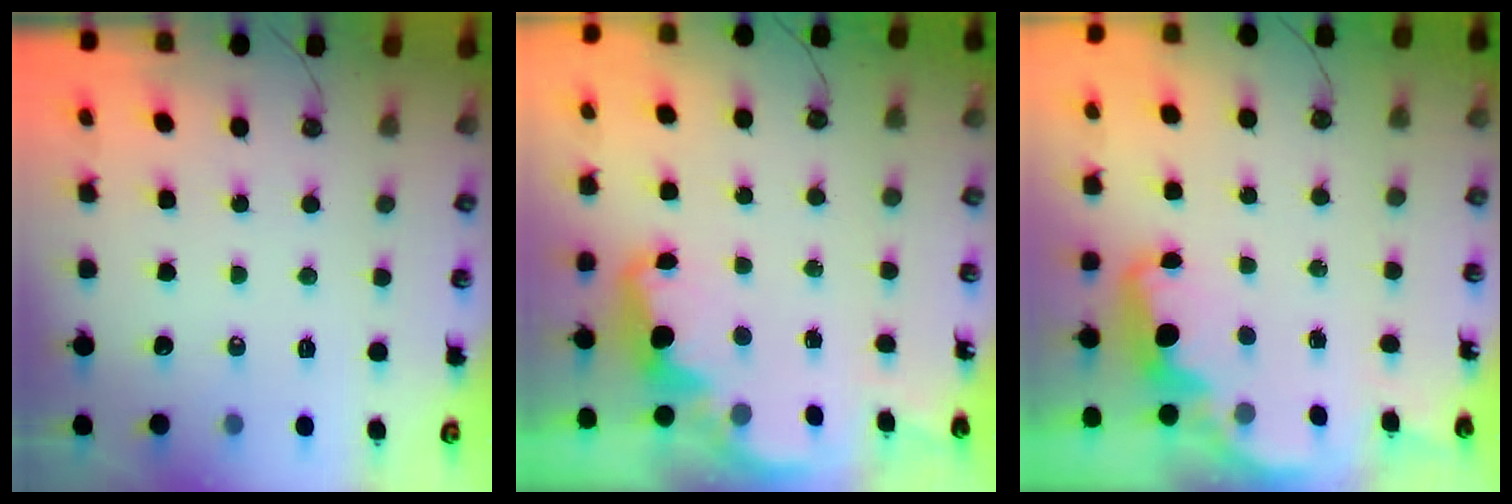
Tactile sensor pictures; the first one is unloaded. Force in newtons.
{"total": 2.6, "press": 2.5, "slide": 0.5}
{"total": 2.5, "press": 2.4, "slide": 0.7}